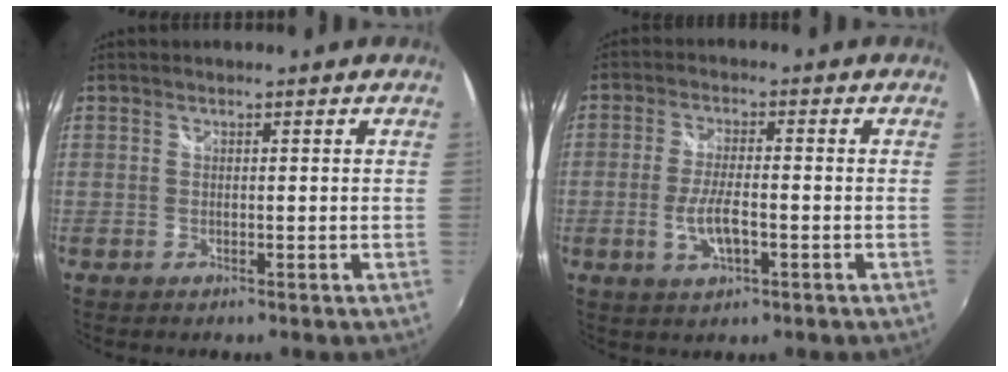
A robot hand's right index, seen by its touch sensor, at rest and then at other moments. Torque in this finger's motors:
{"motor_torque": [0.14, -0.06, 0.36, 0.05]}